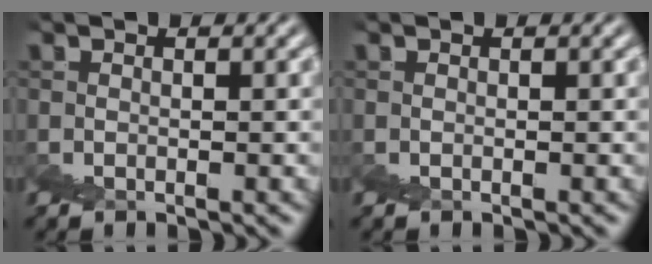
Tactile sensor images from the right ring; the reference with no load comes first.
{"total": 0.0}